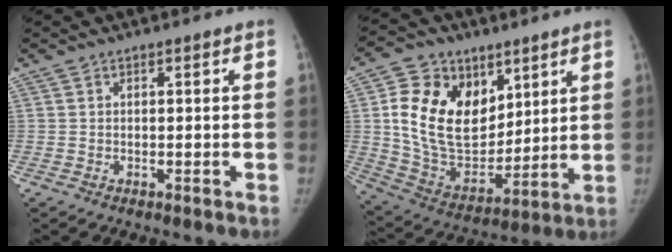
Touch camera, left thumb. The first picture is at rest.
{"total": 20.9, "force": [7.2, 14.6, 13.1], "torque": [-0.207, -0.036, 0.146]}